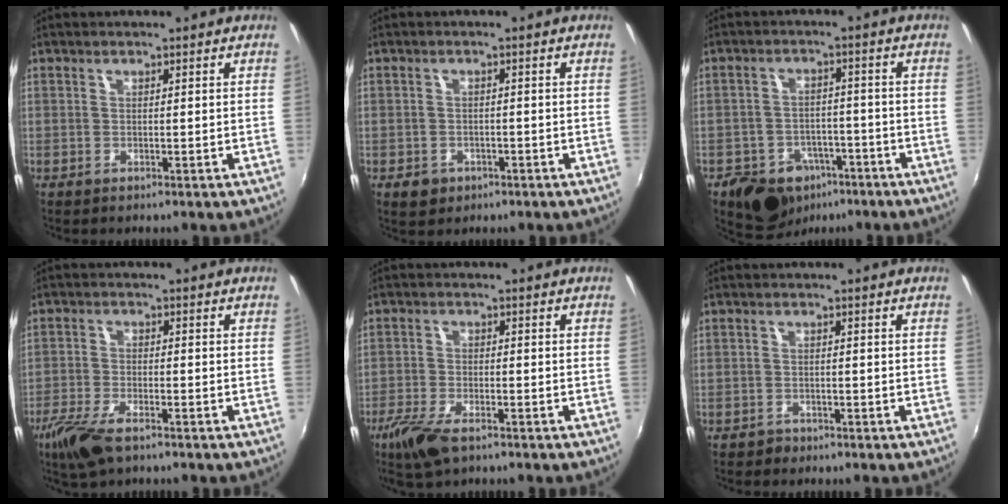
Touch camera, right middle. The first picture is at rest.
{"total": 3.5, "force": [-1.8, 2.7, 1.4], "torque": [-0.035, 0.000, -0.022]}
{"total": 10.6, "force": [-6.8, 7.2, 3.7], "torque": [-0.084, 0.022, -0.087]}
{"total": 8.3, "force": [-5.7, 2.6, 5.4], "torque": [-0.136, -0.022, -0.113]}
{"total": 7.9, "force": [-5.4, 2.6, 5.1], "torque": [-0.131, -0.023, -0.105]}
{"total": 1.3, "force": [-1.1, 0.8, 0.0], "torque": [-0.002, 0.003, -0.017]}